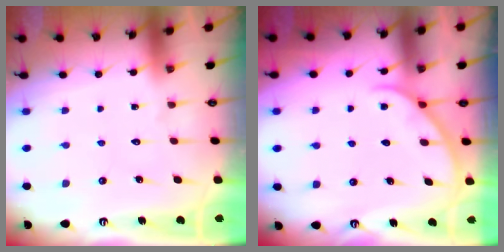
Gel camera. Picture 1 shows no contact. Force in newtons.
{"total": 1.8, "press": 1.8, "slide": 0.2}